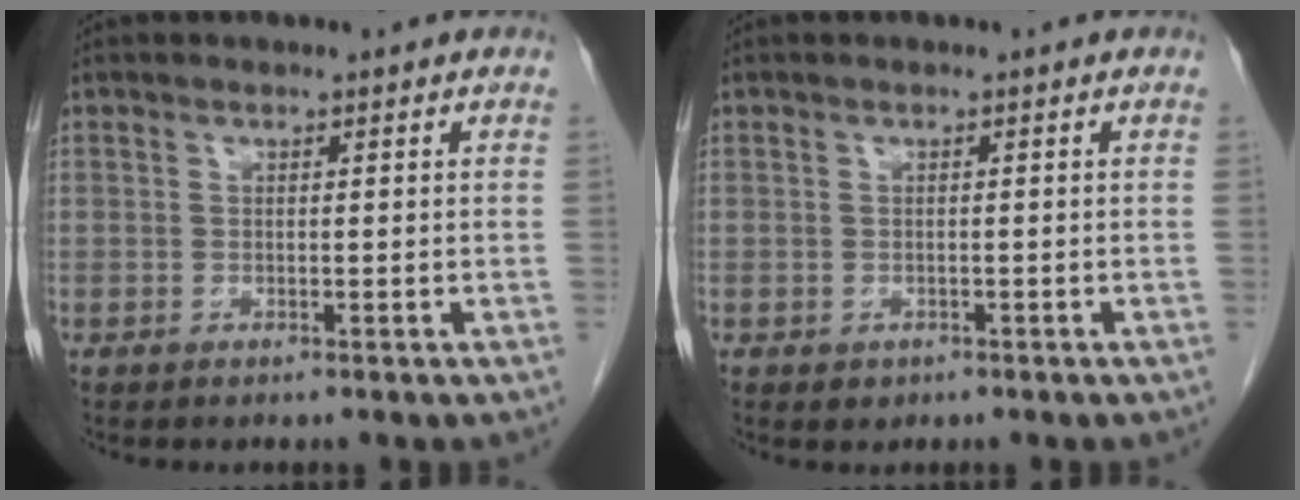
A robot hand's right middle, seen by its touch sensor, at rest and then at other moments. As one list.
[{"total": 1.0, "force": [-0.4, 0.9, 0.3], "torque": [-0.007, 0.002, 0.001]}]